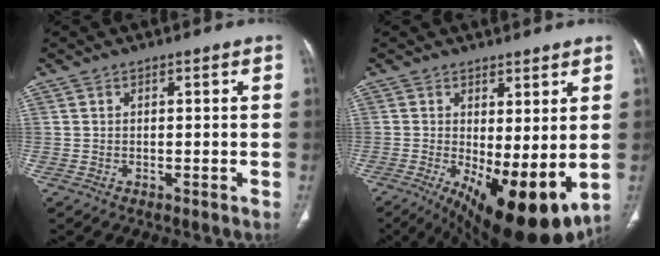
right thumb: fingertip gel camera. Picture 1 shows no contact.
{"total": 14.8, "force": [-2.2, 5.5, 13.6], "torque": [-0.216, -0.028, -0.012]}